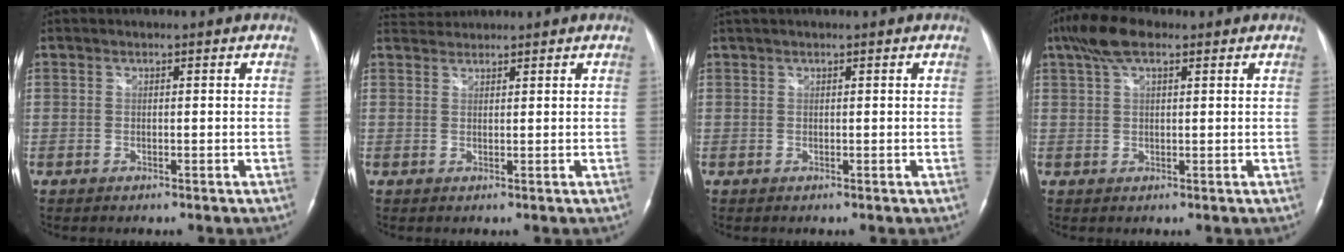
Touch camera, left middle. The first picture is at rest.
{"total": 2.5, "force": [2.4, -0.1, -0.4], "torque": [-0.004, 0.014, 0.053]}
{"total": 2.3, "force": [1.9, 0.1, 1.3], "torque": [-0.023, 0.032, 0.036]}
{"total": 6.0, "force": [3.7, 2.0, 4.3], "torque": [-0.095, 0.027, 0.068]}